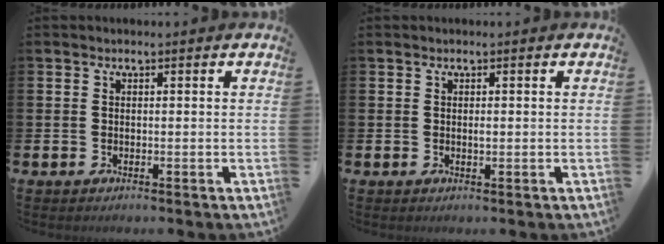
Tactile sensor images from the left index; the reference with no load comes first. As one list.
[{"total": 0.6, "force": [0.2, 0.2, 0.5], "torque": [-0.003, -0.003, 0.002]}]